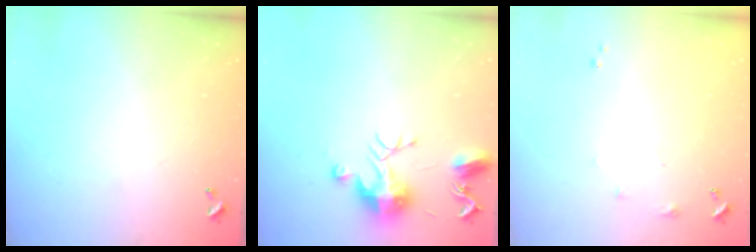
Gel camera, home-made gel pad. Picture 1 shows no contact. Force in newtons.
{"total": 9.6, "press": 9.6, "slide": 0.4}
{"total": 5.9, "press": 5.9, "slide": 0.8}